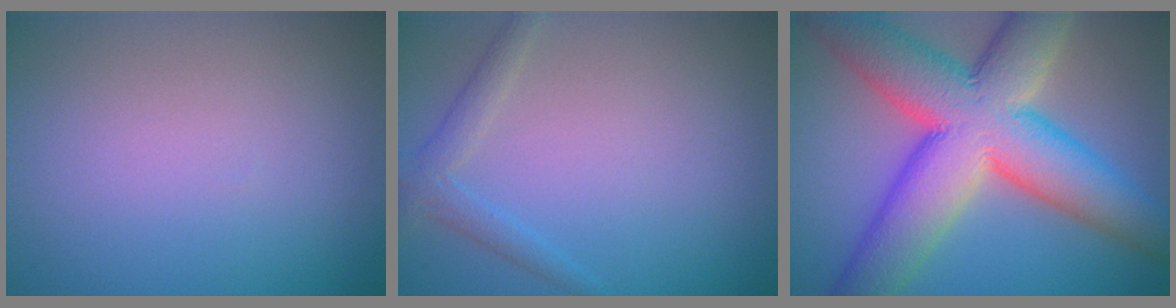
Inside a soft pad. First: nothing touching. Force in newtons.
{"total": 1.9, "press": 1.9, "slide": 0.2}
{"total": 13.7, "press": 13.6, "slide": 0.7}